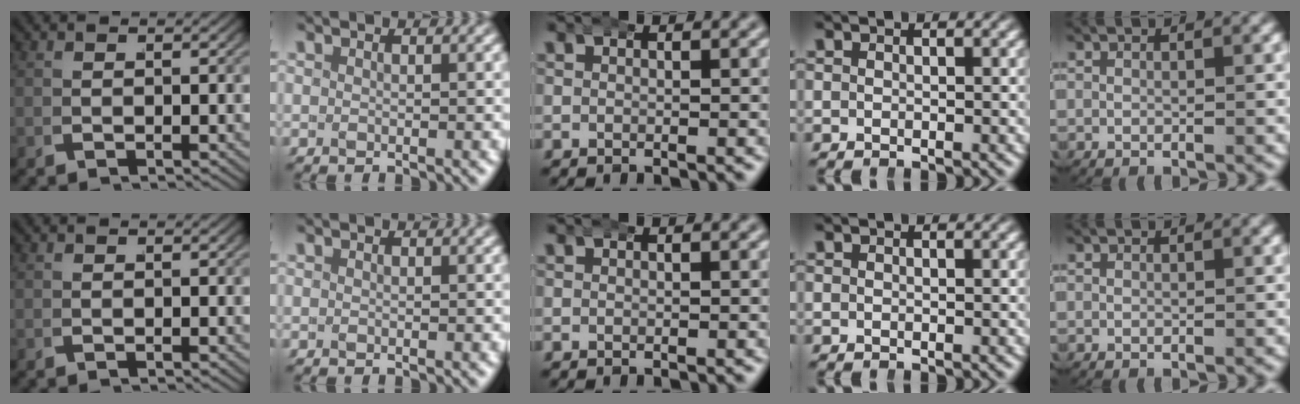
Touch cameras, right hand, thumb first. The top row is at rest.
{}